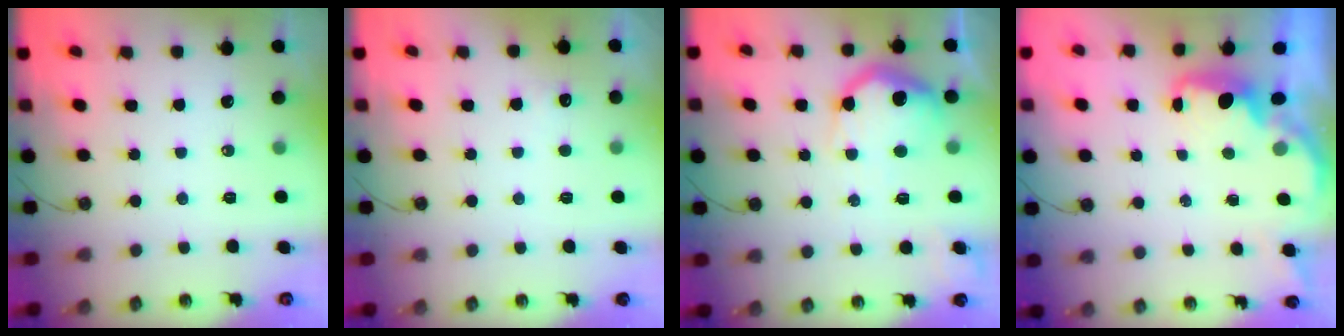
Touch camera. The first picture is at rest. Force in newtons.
{"total": 2.9, "press": 2.7, "slide": 1.1}
{"total": 17.9, "press": 17.9, "slide": 0.9}
{"total": 1.5, "press": 1.3, "slide": 0.7}